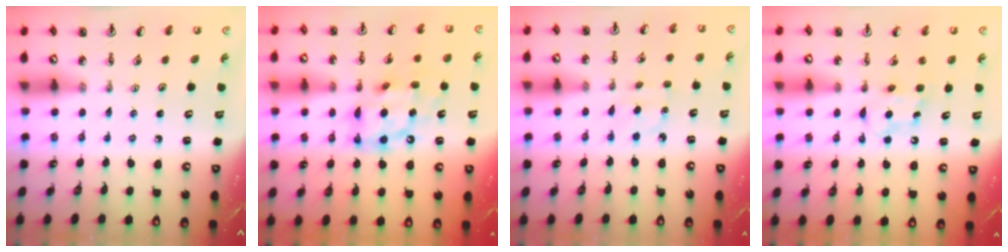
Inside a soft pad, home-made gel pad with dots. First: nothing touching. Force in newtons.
{"total": 12.7, "press": 12.7, "slide": 1.2}
{"total": 2.6, "press": 2.5, "slide": 0.7}
{"total": 5.9, "press": 5.8, "slide": 0.6}